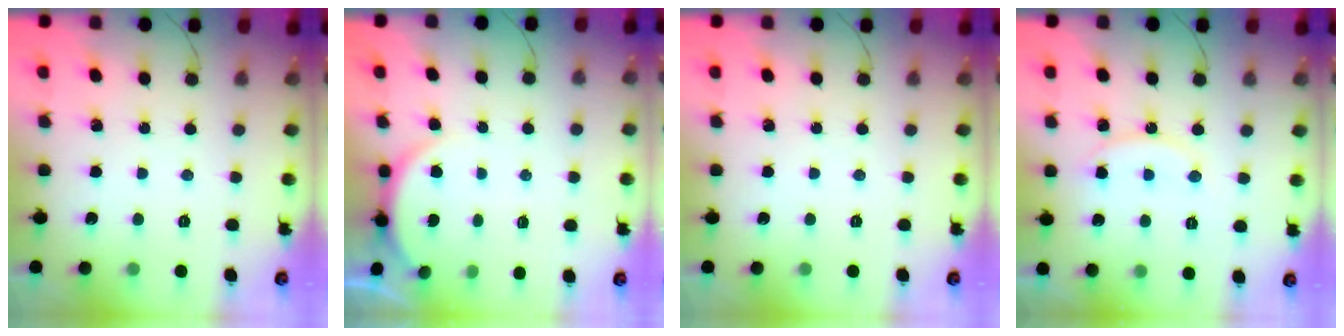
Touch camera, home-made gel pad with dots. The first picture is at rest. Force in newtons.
{"total": 3.9, "press": 3.9, "slide": 0.5}
{"total": 0.0}
{"total": 10.5, "press": 10.5, "slide": 0.6}